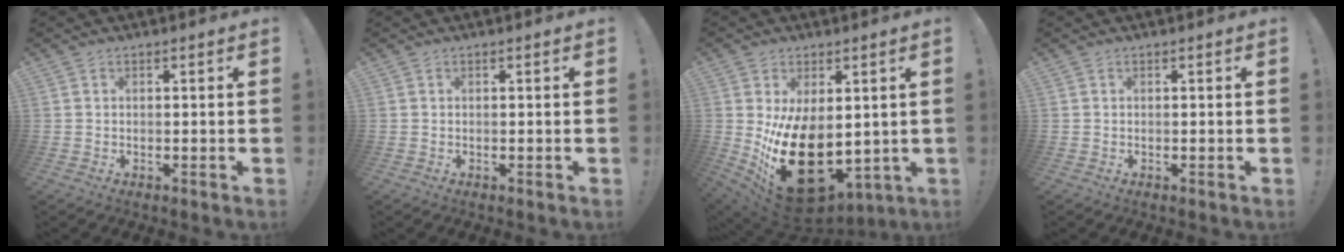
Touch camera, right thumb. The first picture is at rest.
{"total": 0.0}
{"total": 22.6, "force": [-3.0, 14.1, 17.4], "torque": [-0.315, 0.004, -0.024]}
{"total": 0.0}